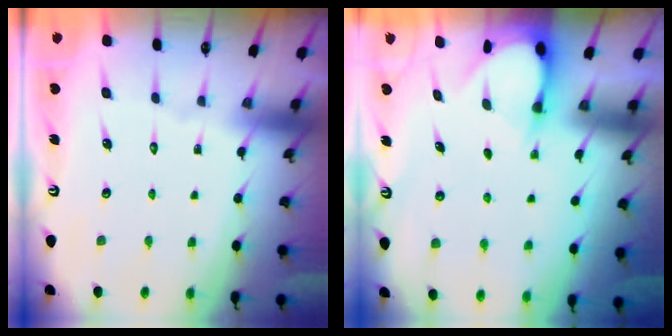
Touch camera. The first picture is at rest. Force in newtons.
{"total": 3.3, "press": 3.3, "slide": 0.3}